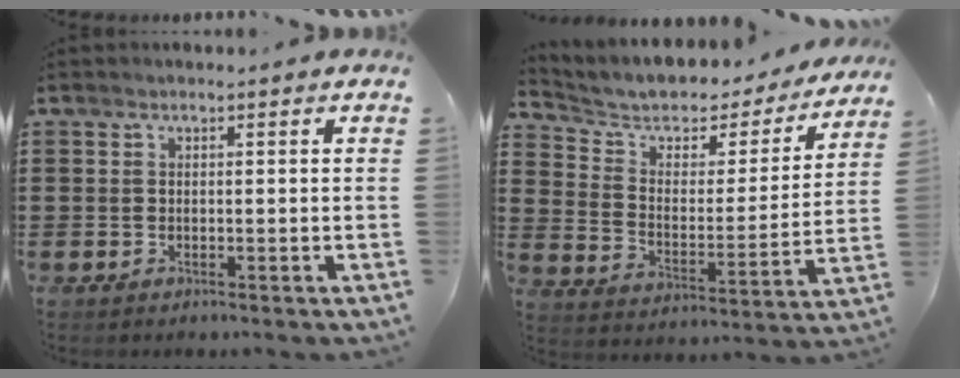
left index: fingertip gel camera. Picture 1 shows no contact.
{"total": 5.1, "force": [4.1, 2.6, 1.4], "torque": [-0.057, -0.033, 0.066]}